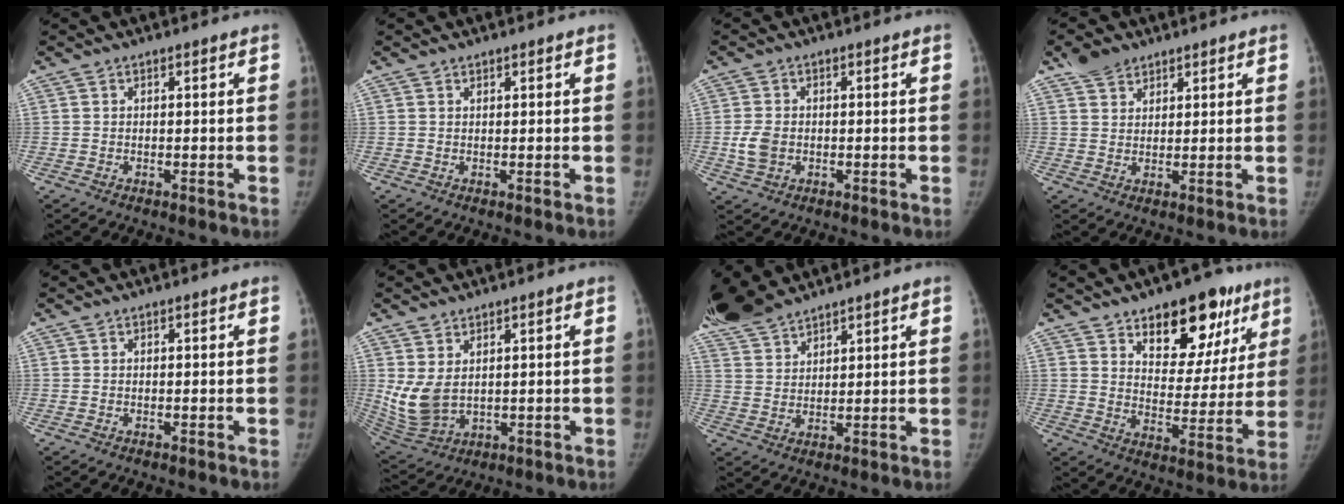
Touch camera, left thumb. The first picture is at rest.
{"total": 0.6, "force": [0.5, 0.3, 0.1], "torque": [0.000, -0.004, 0.008]}
{"total": 4.3, "force": [-0.4, 3.2, 2.8], "torque": [-0.058, 0.000, -0.005]}
{"total": 4.7, "force": [3.4, 2.9, 1.3], "torque": [-0.007, -0.013, 0.065]}
{"total": 0.0}
{"total": 8.5, "force": [2.1, 5.3, 6.3], "torque": [-0.133, -0.016, 0.063]}
{"total": 8.4, "force": [7.8, 1.8, 2.3], "torque": [-0.049, -0.016, 0.167]}
{"total": 17.5, "force": [10.5, 9.4, 10.2], "torque": [-0.068, -0.052, 0.151]}